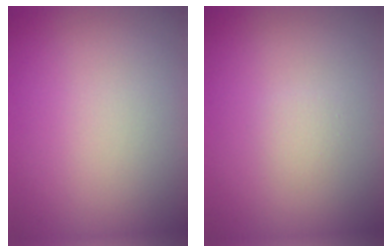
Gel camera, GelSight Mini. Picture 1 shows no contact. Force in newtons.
{"total": 0.7, "press": 0.7, "slide": 0.0}